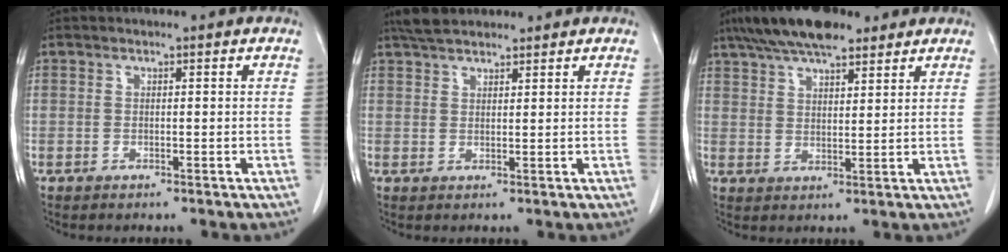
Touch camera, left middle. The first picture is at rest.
{"total": 5.2, "force": [4.5, 1.5, 2.1], "torque": [-0.041, 0.023, 0.081]}
{"total": 11.8, "force": [9.1, 3.3, 6.7], "torque": [-0.119, 0.027, 0.157]}